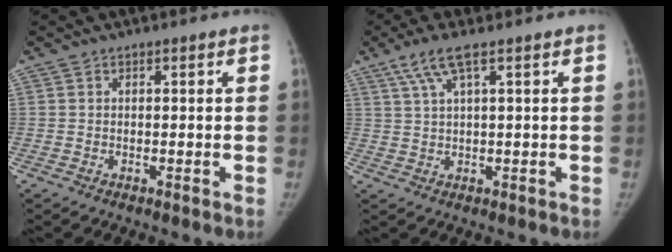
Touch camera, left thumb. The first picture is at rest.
{"total": 5.0, "force": [2.7, 0.6, 4.1], "torque": [-0.104, 0.004, 0.062]}